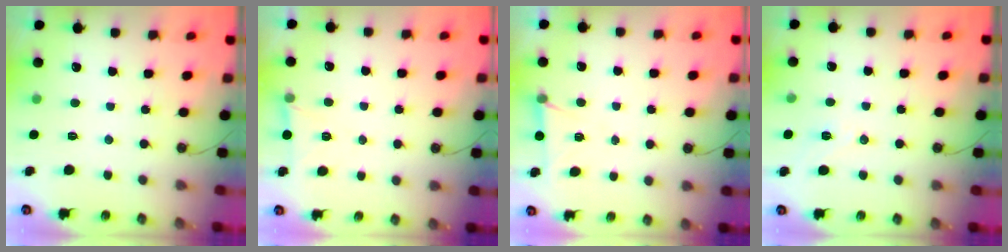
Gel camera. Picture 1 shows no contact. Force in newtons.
{"total": 6.8, "press": 4.9, "slide": 4.7}
{"total": 5.9, "press": 4.0, "slide": 4.4}
{"total": 7.8, "press": 7.0, "slide": 3.6}